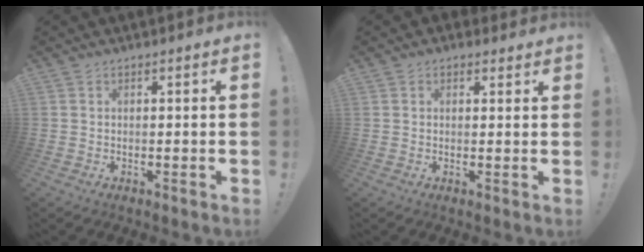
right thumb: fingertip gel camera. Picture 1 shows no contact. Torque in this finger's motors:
{"motor_torque": [0.94, 1.50, 1.07, 1.16, 0.04]}